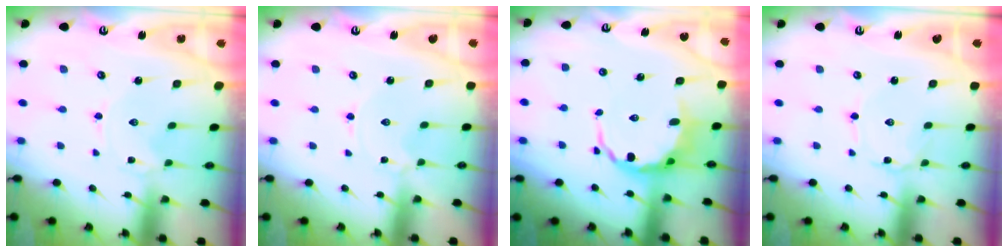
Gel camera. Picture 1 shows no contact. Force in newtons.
{"total": 0.0}
{"total": 6.8, "press": 6.4, "slide": 2.3}
{"total": 1.0, "press": 1.0, "slide": 0.1}